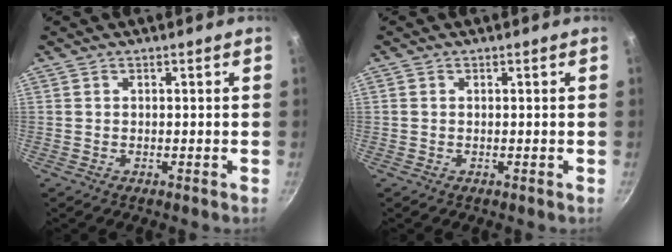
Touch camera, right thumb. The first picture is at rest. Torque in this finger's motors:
{"motor_torque": [-0.01, 0.02, -0.39, -0.05, 0.02]}